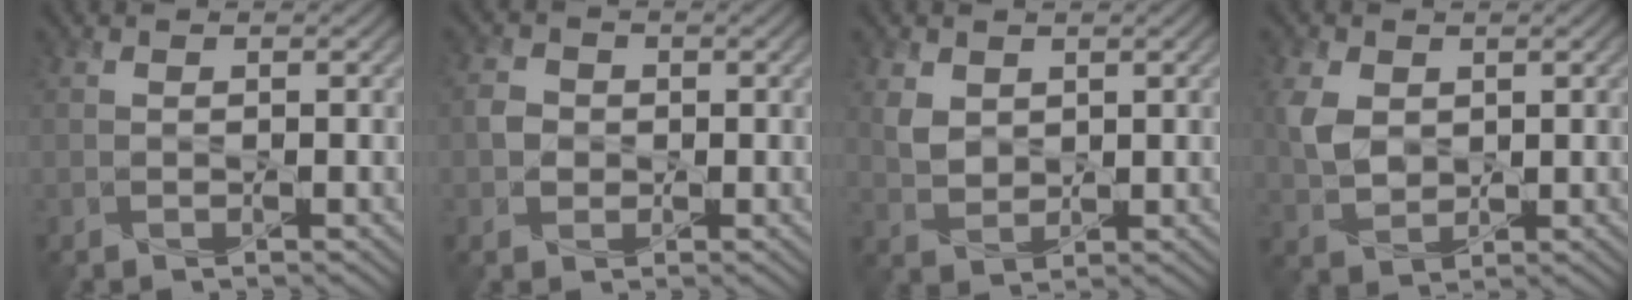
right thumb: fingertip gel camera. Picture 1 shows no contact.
{"total": 2.4, "force": [-0.2, 2.2, 0.8], "torque": [-0.020, 0.000, -0.008]}
{"total": 3.1, "force": [1.4, 2.3, 1.5], "torque": [-0.043, -0.003, 0.031]}
{"total": 4.9, "force": [1.1, 3.6, 3.1], "torque": [-0.082, 0.001, 0.024]}